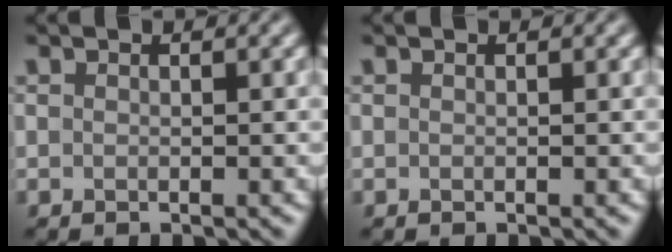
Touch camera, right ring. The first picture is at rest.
{"total": 0.0}